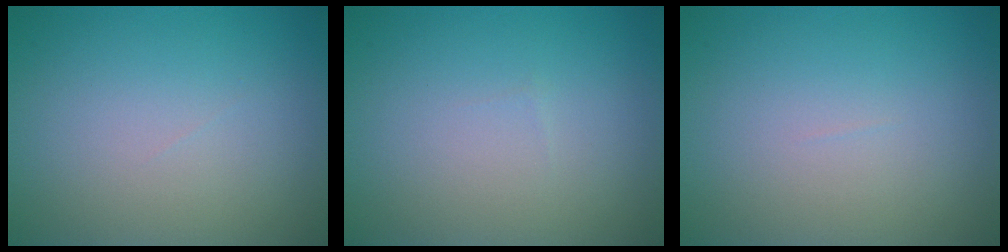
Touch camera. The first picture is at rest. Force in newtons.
{"total": 0.0}
{"total": 0.0}